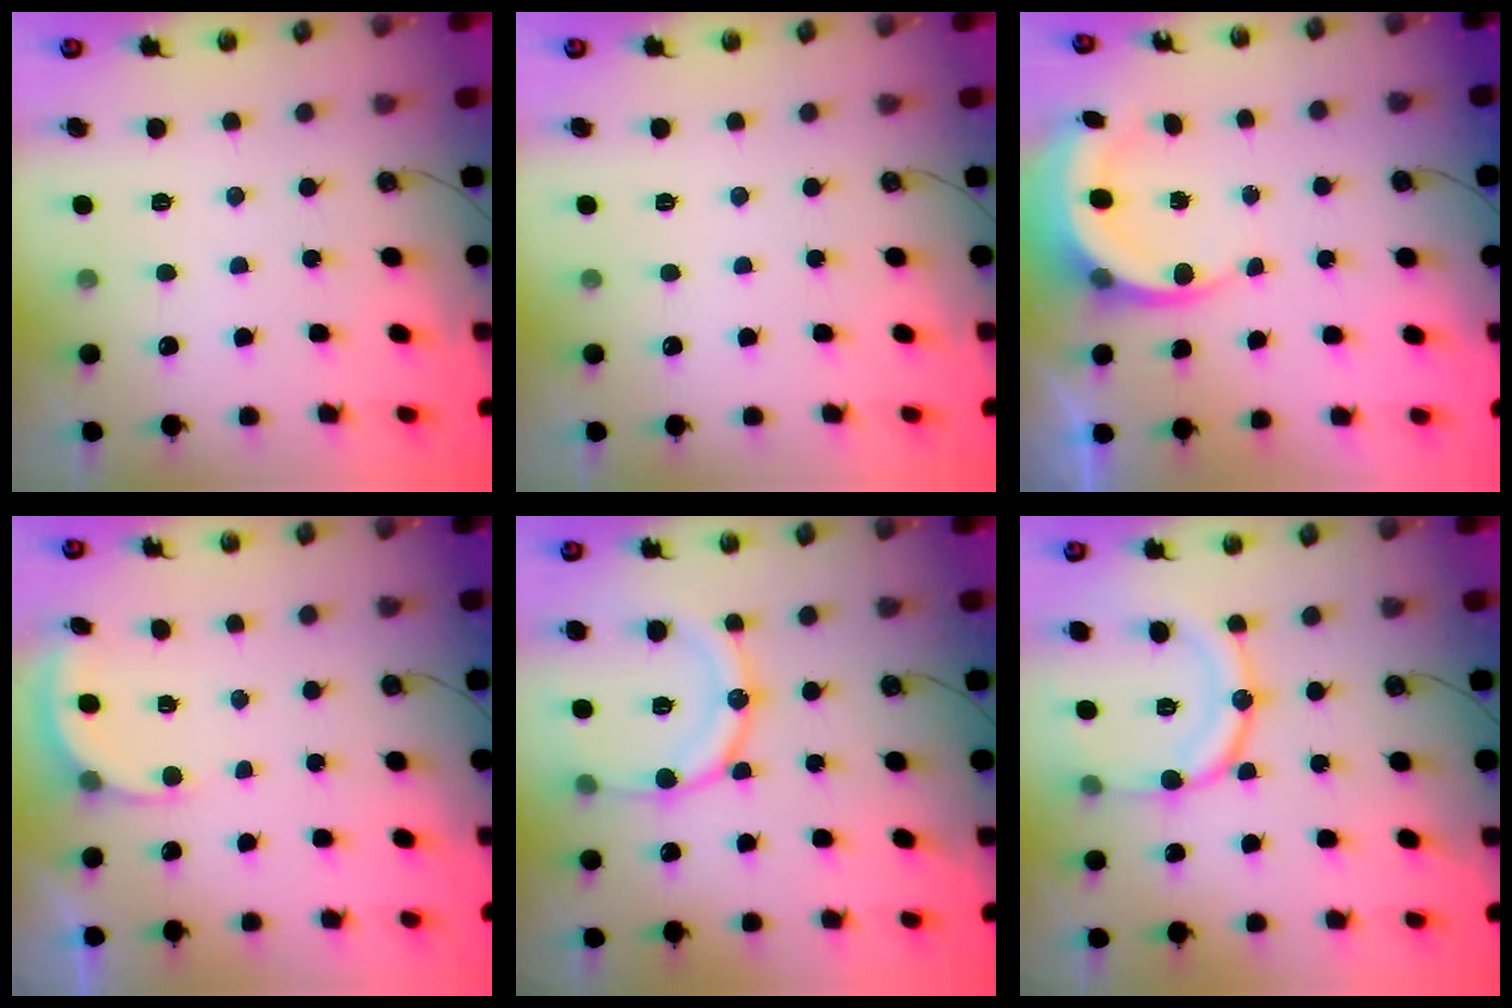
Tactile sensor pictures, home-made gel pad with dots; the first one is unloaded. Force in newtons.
{"total": 0.0}
{"total": 5.6, "press": 5.5, "slide": 1.2}
{"total": 2.4, "press": 2.2, "slide": 0.9}
{"total": 16.2, "press": 15.9, "slide": 3.2}
{"total": 15.2, "press": 15.2, "slide": 1.3}